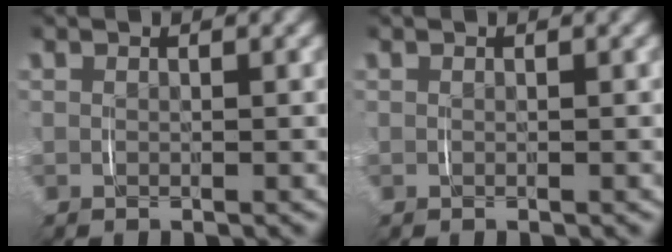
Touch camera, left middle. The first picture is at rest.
{"total": 0.0}